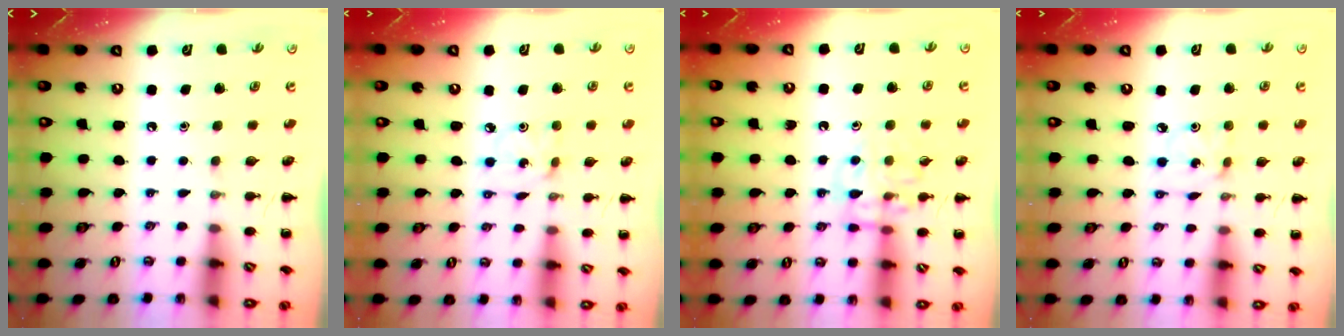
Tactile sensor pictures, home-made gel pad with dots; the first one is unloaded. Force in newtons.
{"total": 1.8, "press": 1.7, "slide": 0.5}
{"total": 10.6, "press": 10.6, "slide": 0.7}
{"total": 1.8, "press": 1.7, "slide": 0.5}